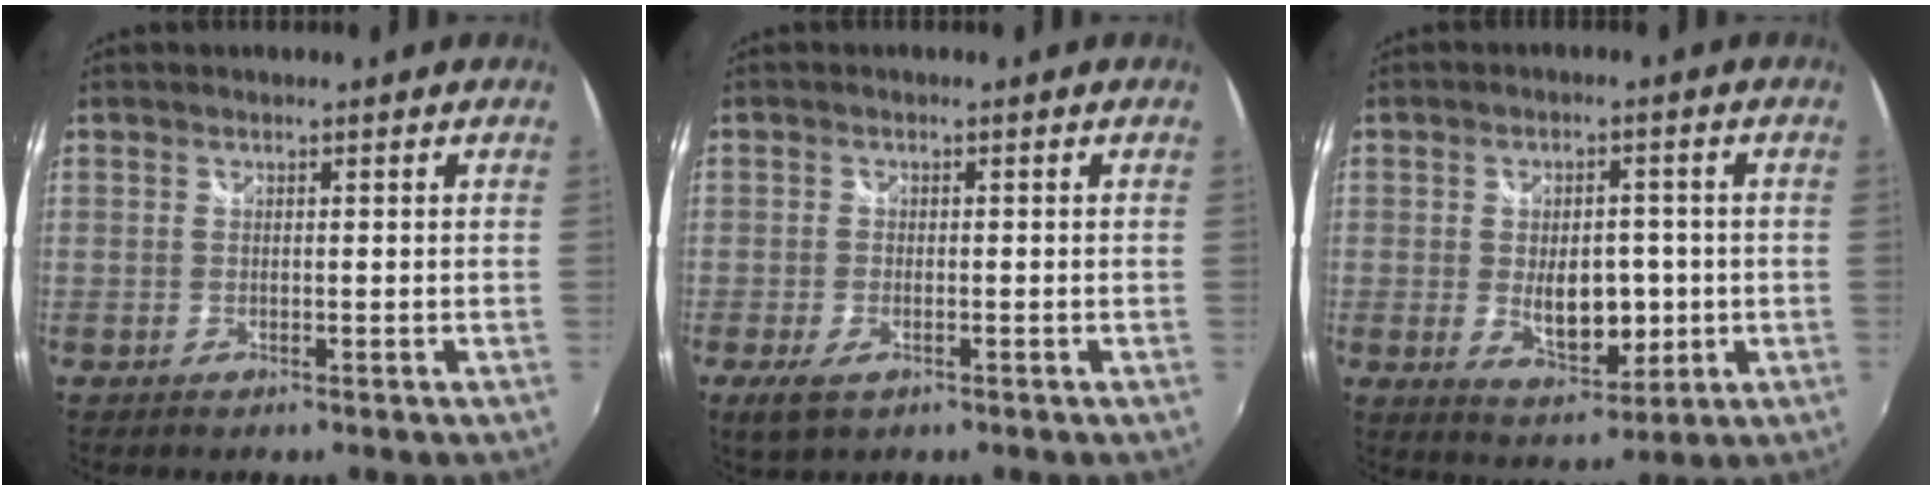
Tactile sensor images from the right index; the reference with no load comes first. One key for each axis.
{"total": 4.1, "fx": -2.1, "fy": 1.9, "fz": 2.9, "tx": -0.068, "ty": -0.008, "tz": -0.036}
{"total": 9.1, "fx": -1.1, "fy": 5.3, "fz": 7.3, "tx": -0.125, "ty": -0.010, "tz": -0.005}